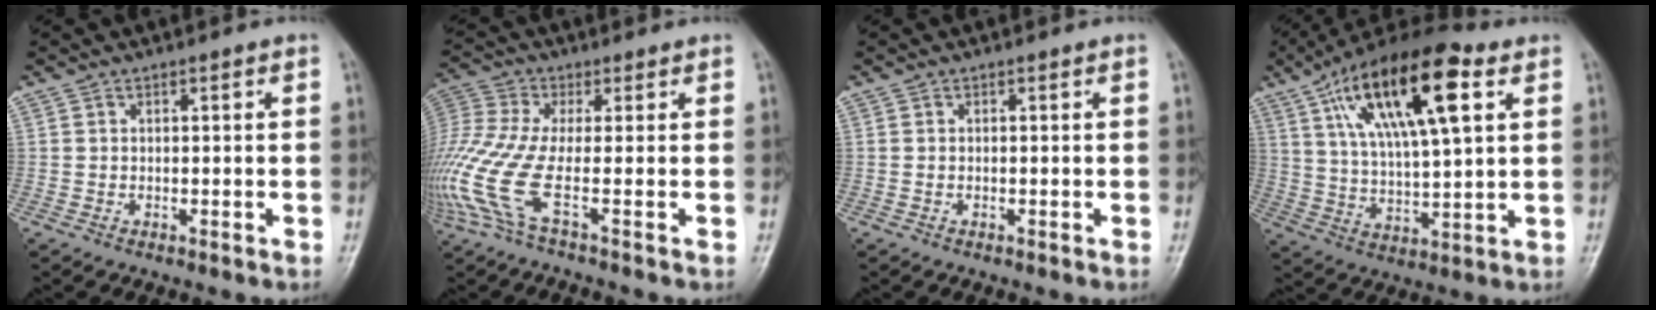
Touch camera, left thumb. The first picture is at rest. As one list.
[{"total": 11.4, "force": [-3.2, 2.1, 10.7], "torque": [-0.286, 0.008, -0.077]}, {"total": 0.0}, {"total": 21.0, "force": [8.8, 7.3, 17.6], "torque": [-0.296, -0.008, 0.151]}]